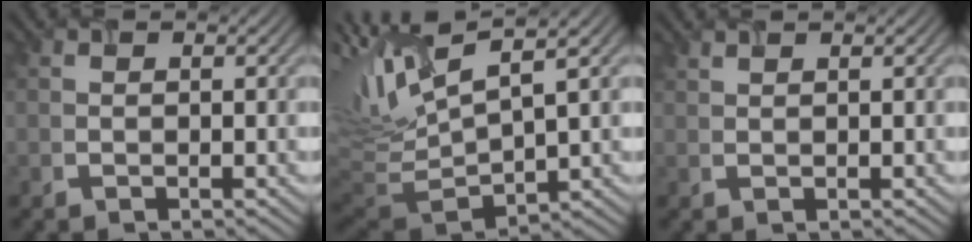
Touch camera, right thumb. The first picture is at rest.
{"total": 12.9, "force": [4.1, 4.8, 11.3], "torque": [-0.268, 0.005, 0.087]}
{"total": 0.8, "force": [0.8, 0.0, 0.3], "torque": [-0.009, -0.002, 0.016]}